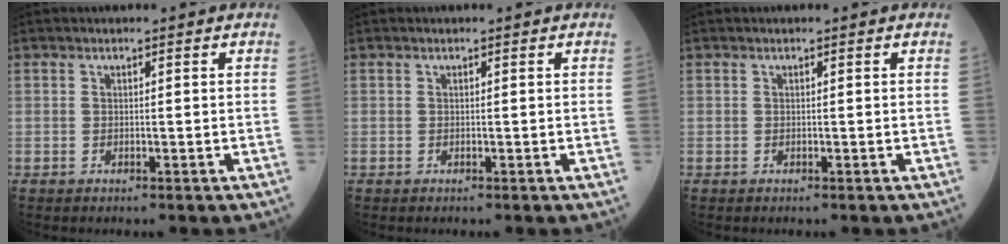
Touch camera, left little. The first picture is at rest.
{"total": 0.0}
{"total": 0.0}